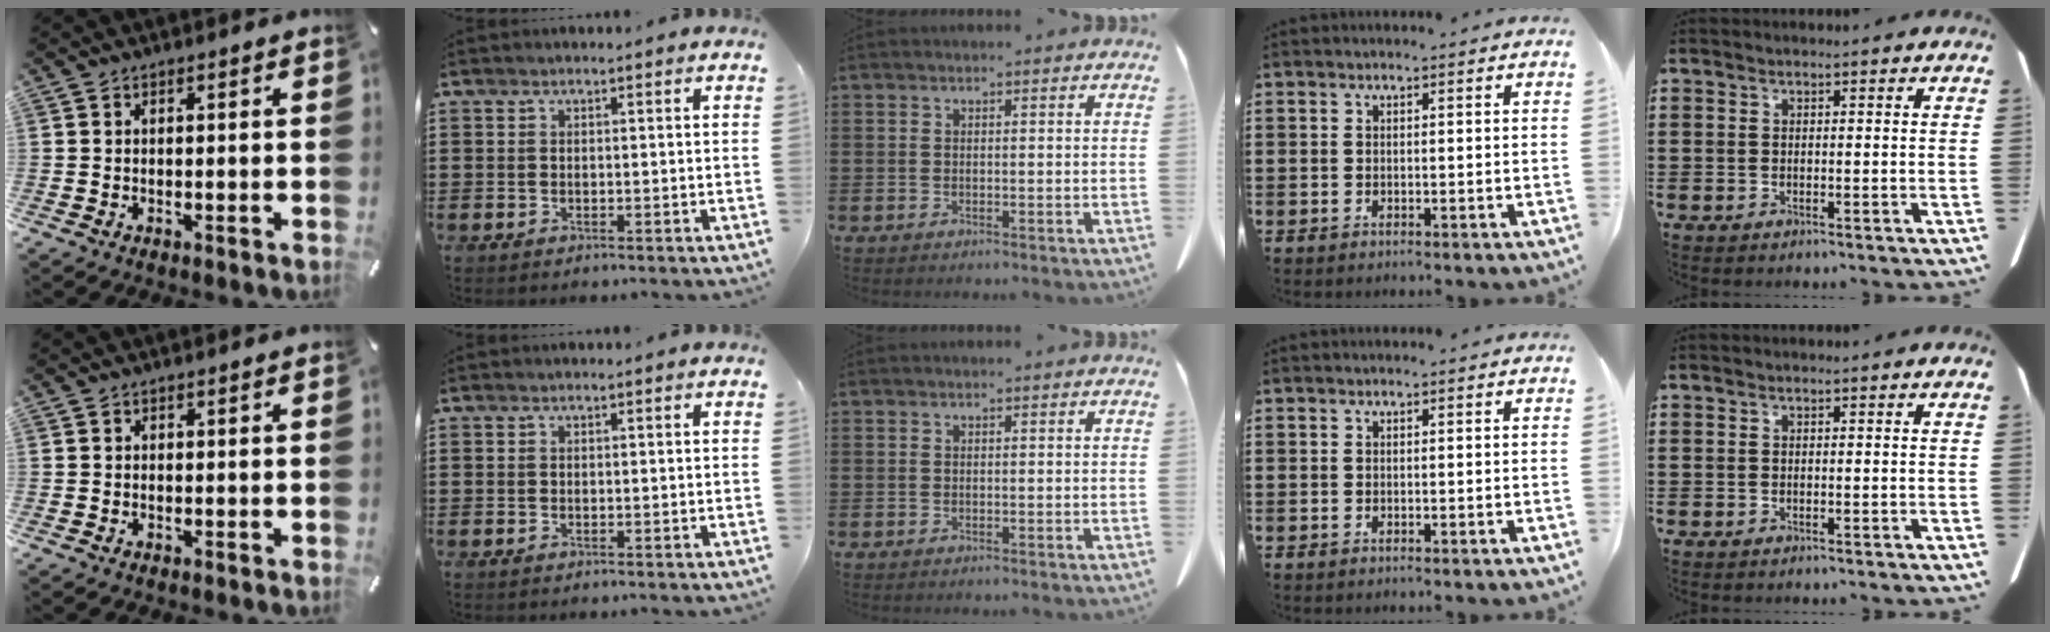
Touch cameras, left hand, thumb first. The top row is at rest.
{}